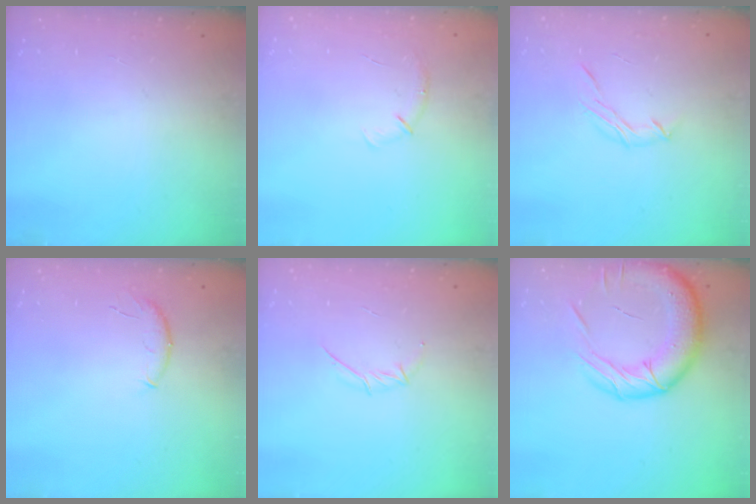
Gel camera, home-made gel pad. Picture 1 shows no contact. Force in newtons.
{"total": 4.3, "press": 4.1, "slide": 1.1}
{"total": 5.7, "press": 5.6, "slide": 1.1}
{"total": 6.1, "press": 6.0, "slide": 1.0}
{"total": 3.9, "press": 3.8, "slide": 0.8}
{"total": 20.3, "press": 19.9, "slide": 4.2}